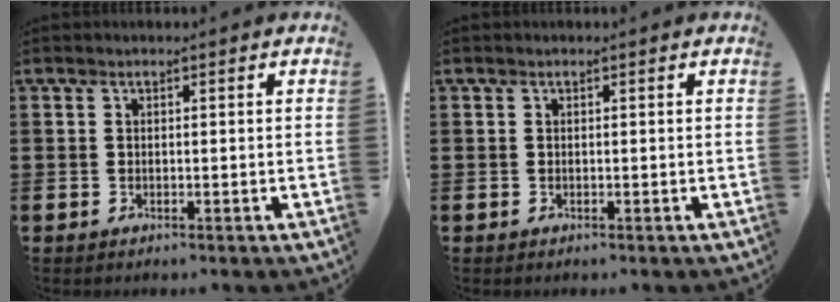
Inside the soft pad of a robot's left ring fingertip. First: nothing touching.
{"total": 0.0}